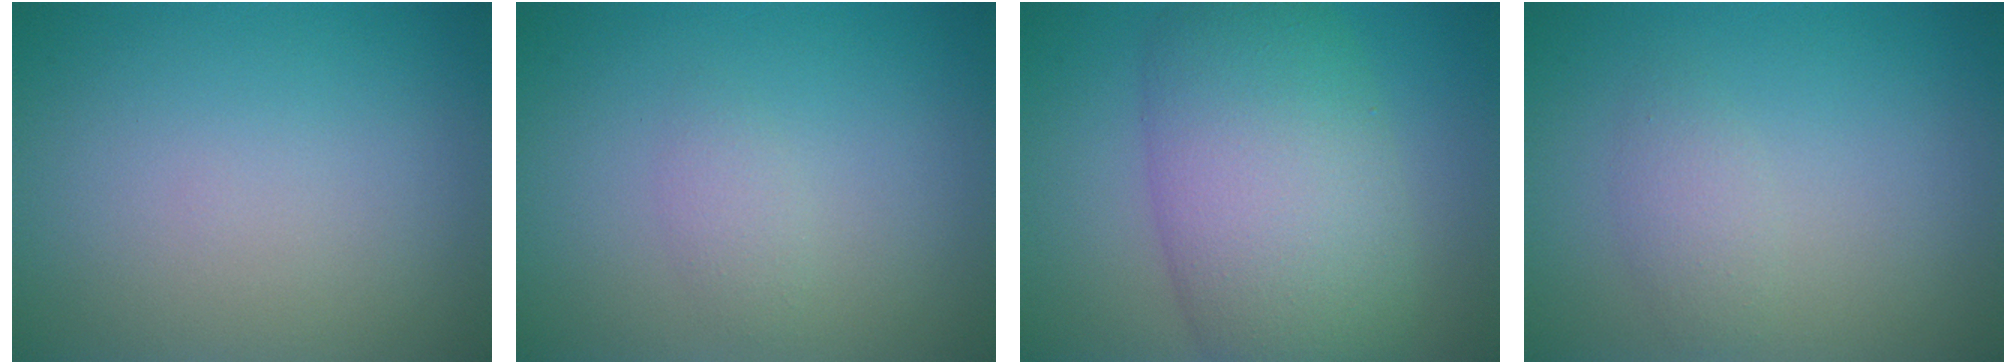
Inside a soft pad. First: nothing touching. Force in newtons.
{"total": 1.1, "press": 1.1, "slide": 0.1}
{"total": 10.1, "press": 10.1, "slide": 0.2}
{"total": 1.6, "press": 1.6, "slide": 0.1}